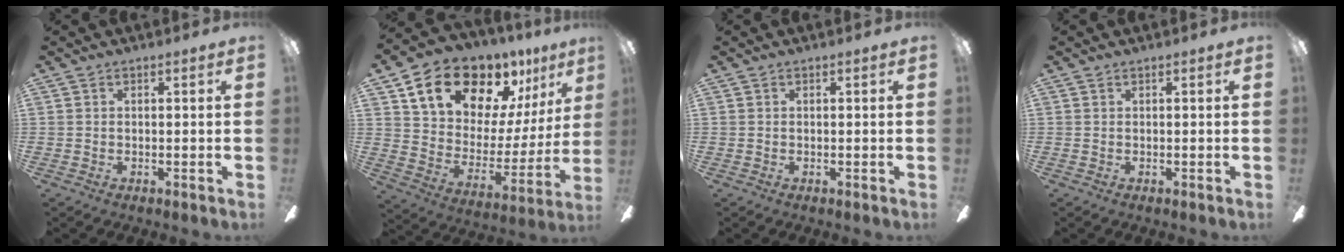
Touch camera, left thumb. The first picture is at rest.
{"total": 18.9, "force": [14.8, 9.4, 7.1], "torque": [-0.129, -0.101, 0.269]}
{"total": 0.0}
{"total": 0.0}